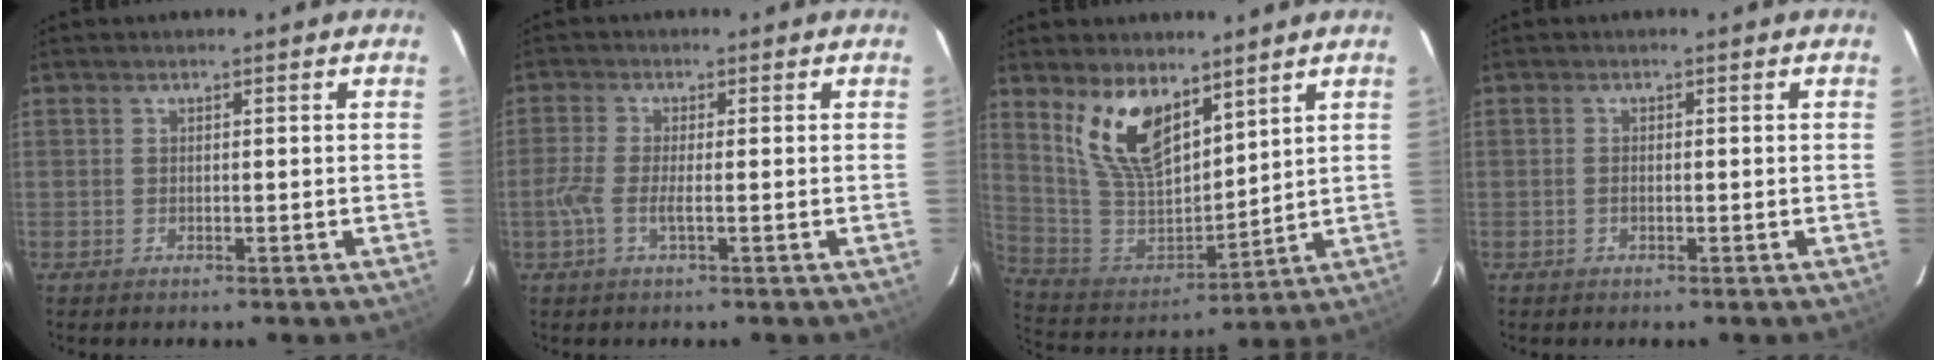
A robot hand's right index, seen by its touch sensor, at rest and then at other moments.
{"total": 4.1, "force": [-1.3, 0.7, 3.9], "torque": [-0.088, -0.002, -0.028]}
{"total": 15.0, "force": [9.1, 7.0, 9.5], "torque": [-0.185, 0.000, 0.194]}
{"total": 0.9, "force": [-0.3, 0.5, 0.7], "torque": [-0.014, 0.001, -0.007]}